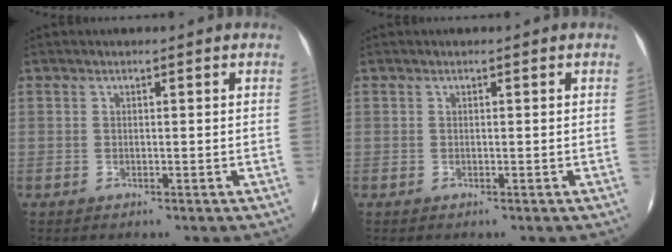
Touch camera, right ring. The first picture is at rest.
{"total": 0.0}